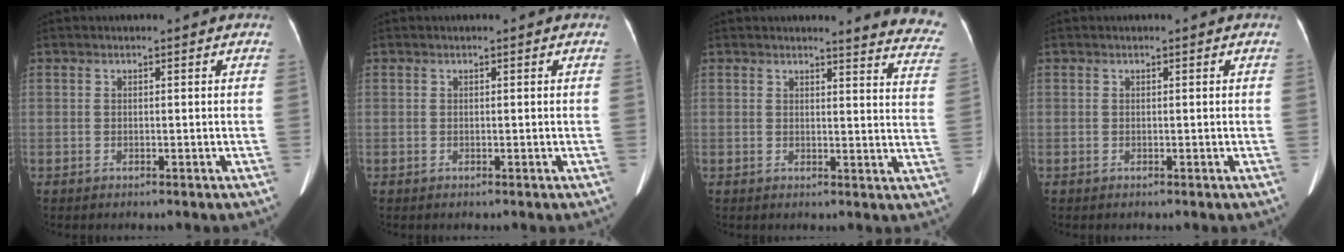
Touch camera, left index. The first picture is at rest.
{"total": 0.0}
{"total": 10.6, "force": [10.3, 0.6, 2.1], "torque": [0.006, -0.088, 0.075]}
{"total": 0.0}